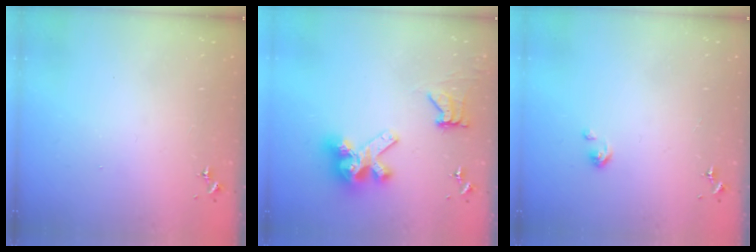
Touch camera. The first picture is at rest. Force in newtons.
{"total": 12.1, "press": 12.0, "slide": 0.6}
{"total": 2.6, "press": 2.6, "slide": 0.4}